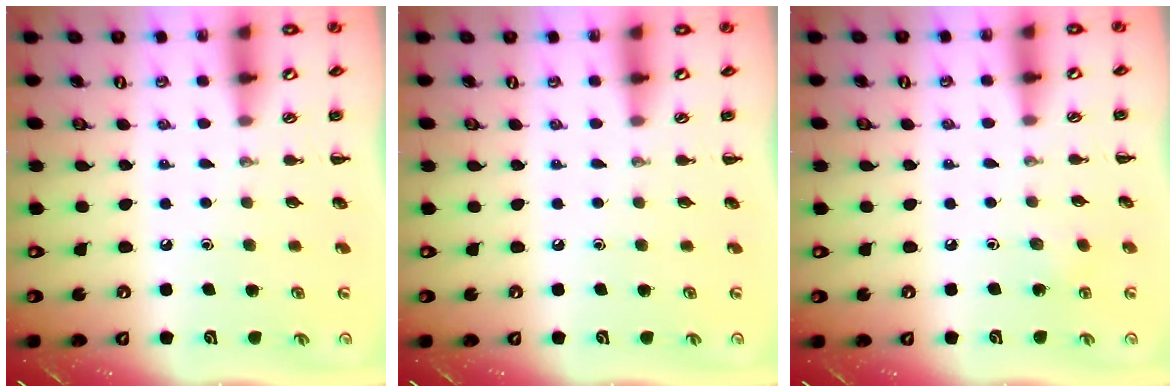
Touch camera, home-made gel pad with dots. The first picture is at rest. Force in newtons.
{"total": 0.0}
{"total": 4.7, "press": 4.6, "slide": 1.3}